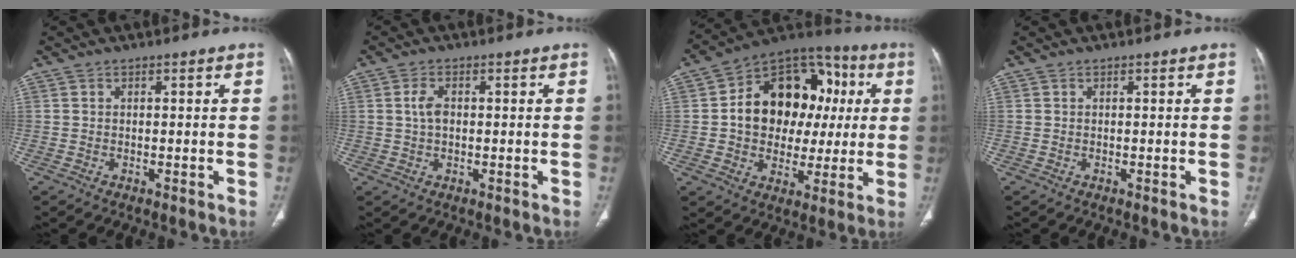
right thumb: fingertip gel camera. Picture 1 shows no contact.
{"total": 3.1, "force": [0.4, 1.9, 2.4], "torque": [-0.051, 0.004, 0.007]}
{"total": 20.9, "force": [2.4, 15.5, 13.9], "torque": [-0.158, 0.034, 0.039]}
{"total": 0.0}